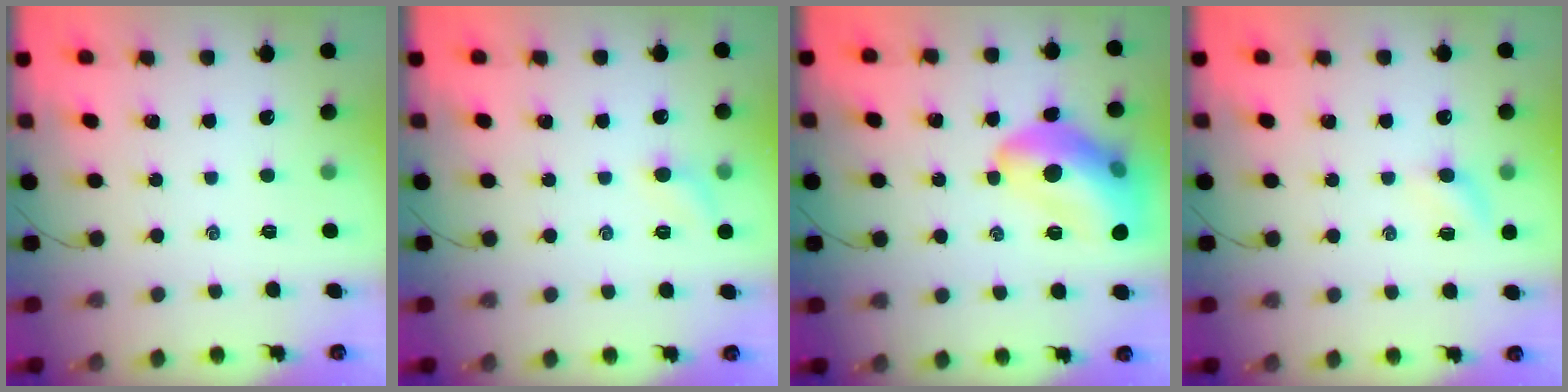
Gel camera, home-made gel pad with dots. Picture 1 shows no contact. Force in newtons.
{"total": 5.7, "press": 5.4, "slide": 1.7}
{"total": 17.3, "press": 17.2, "slide": 2.1}
{"total": 4.7, "press": 4.5, "slide": 1.3}